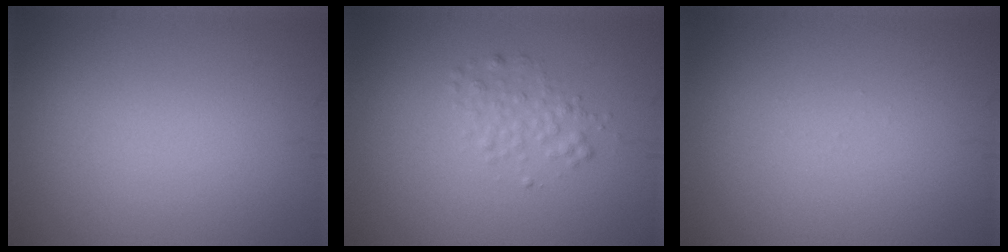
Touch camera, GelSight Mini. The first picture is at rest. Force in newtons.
{"total": 1.7, "press": 1.7, "slide": 0.0}
{"total": 0.0}